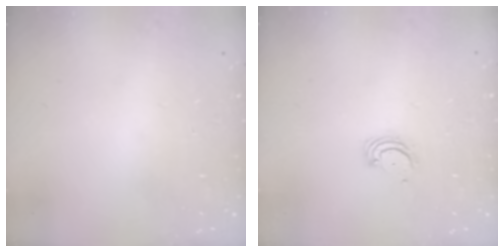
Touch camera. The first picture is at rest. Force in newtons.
{"total": 2.8, "press": 2.8, "slide": 0.3}